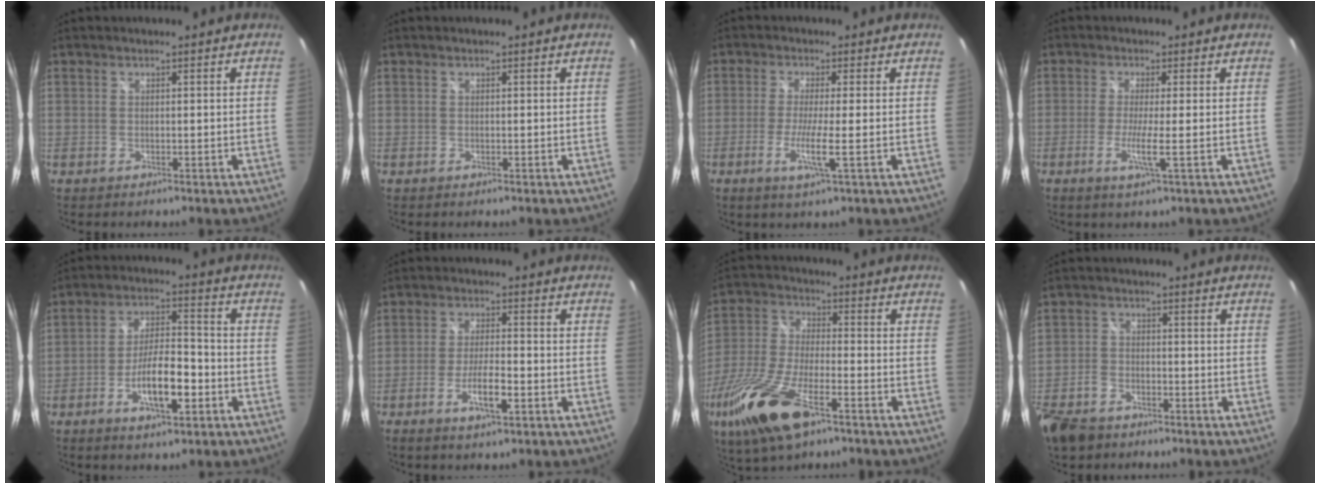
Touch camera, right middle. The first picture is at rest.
{"total": 0.0}
{"total": 5.1, "force": [-1.6, -0.6, 4.9], "torque": [-0.103, -0.013, -0.036]}
{"total": 4.0, "force": [-1.2, -0.7, 3.8], "torque": [-0.082, -0.012, -0.028]}
{"total": 10.0, "force": [-4.3, 3.2, 8.5], "torque": [-0.161, 0.005, -0.068]}
{"total": 6.4, "force": [-3.1, 1.4, 5.4], "torque": [-0.115, -0.004, -0.055]}
{"total": 19.0, "force": [-10.6, 6.9, 14.2], "torque": [-0.312, -0.048, -0.205]}
{"total": 9.5, "force": [-6.2, 6.0, 3.8], "torque": [-0.115, 0.004, -0.114]}